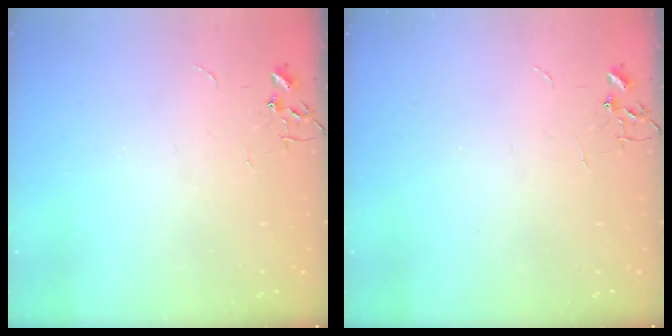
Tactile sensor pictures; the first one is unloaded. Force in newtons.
{"total": 0.0}